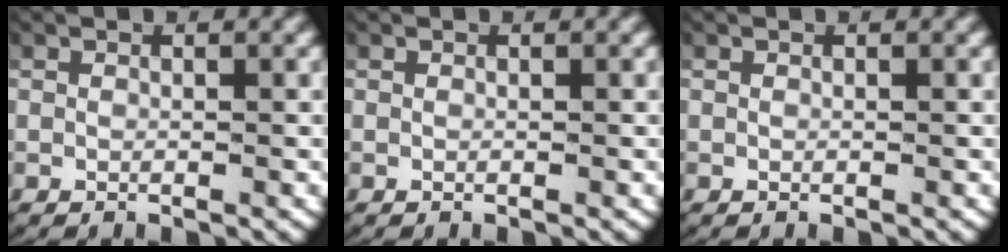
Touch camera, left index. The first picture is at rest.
{"total": 0.0}
{"total": 0.0}